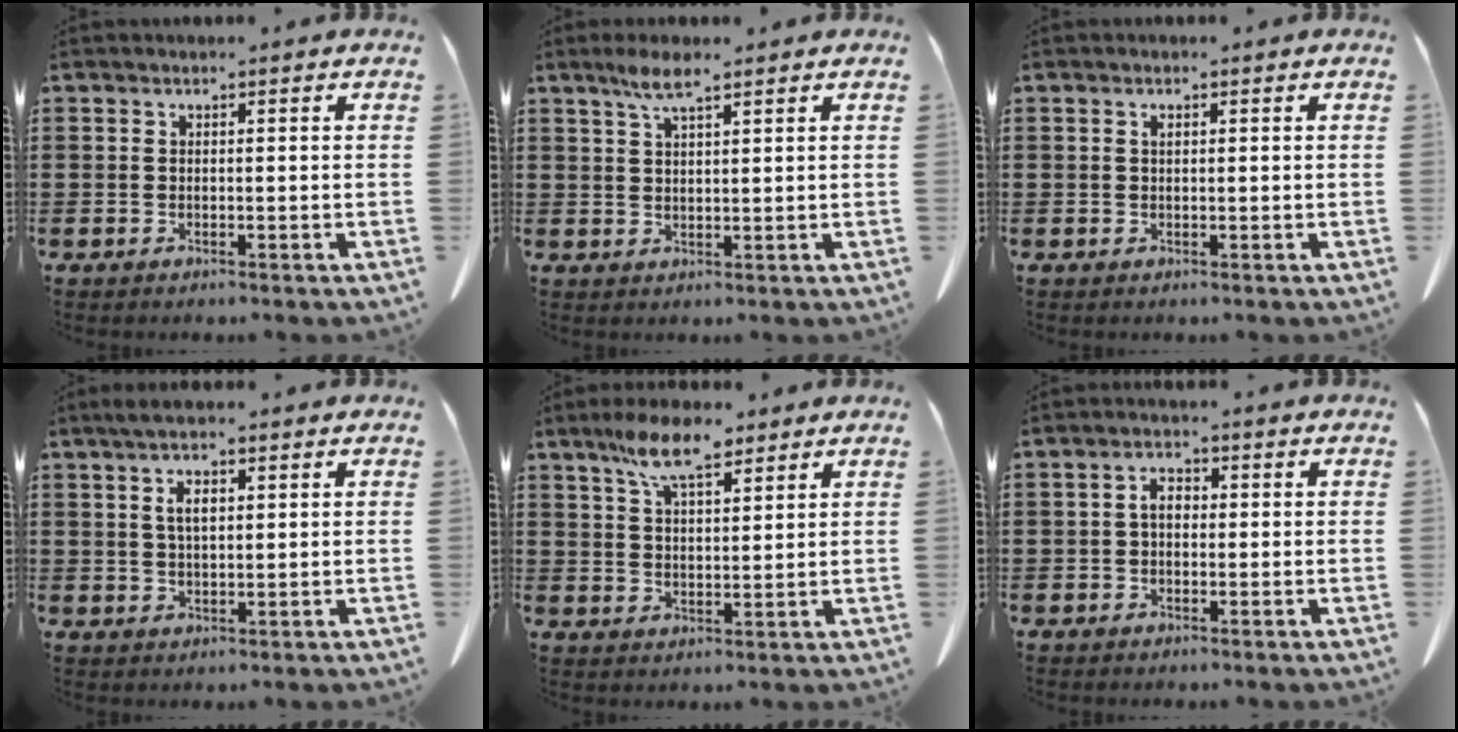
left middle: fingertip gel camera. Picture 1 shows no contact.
{"total": 4.2, "force": [2.7, 0.8, 3.1], "torque": [-0.068, 0.003, 0.049]}
{"total": 0.8, "force": [0.3, 0.2, 0.7], "torque": [-0.016, -0.001, 0.006]}
{"total": 3.9, "force": [1.5, 1.4, 3.4], "torque": [-0.062, 0.002, 0.024]}
{"total": 8.6, "force": [6.1, 2.6, 5.5], "torque": [-0.121, -0.002, 0.111]}
{"total": 2.9, "force": [0.2, 1.6, 2.4], "torque": [-0.049, 0.008, 0.001]}